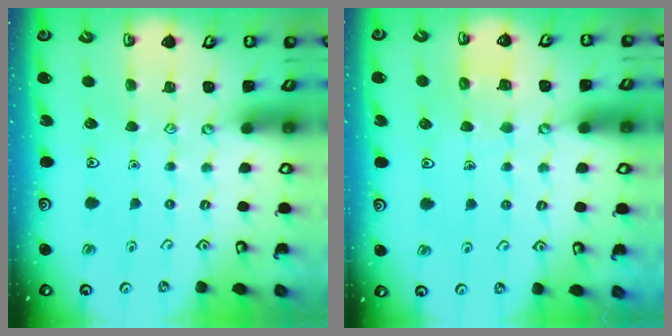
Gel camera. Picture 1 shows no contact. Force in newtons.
{"total": 4.8, "press": 4.7, "slide": 0.3}